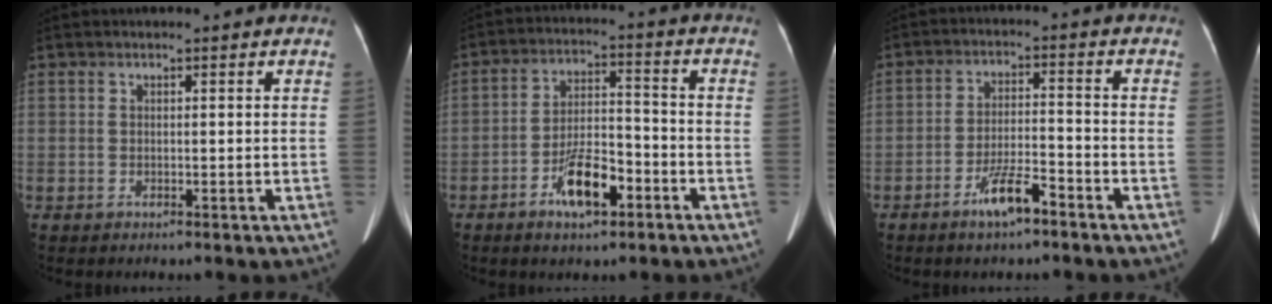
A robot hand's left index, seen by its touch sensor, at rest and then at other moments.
{"total": 8.5, "force": [-4.5, 2.9, 6.6], "torque": [-0.127, 0.006, -0.077]}
{"total": 6.0, "force": [-4.1, 1.0, 4.3], "torque": [-0.086, -0.001, -0.074]}